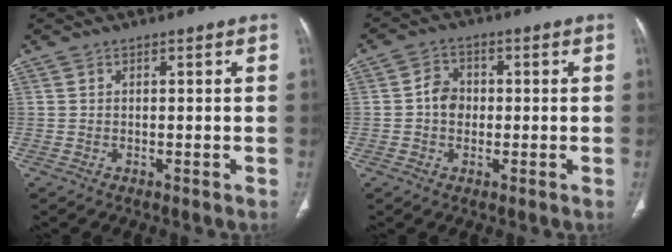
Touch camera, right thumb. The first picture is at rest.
{"total": 4.6, "force": [-0.2, 3.8, 2.5], "torque": [-0.024, 0.011, -0.012]}